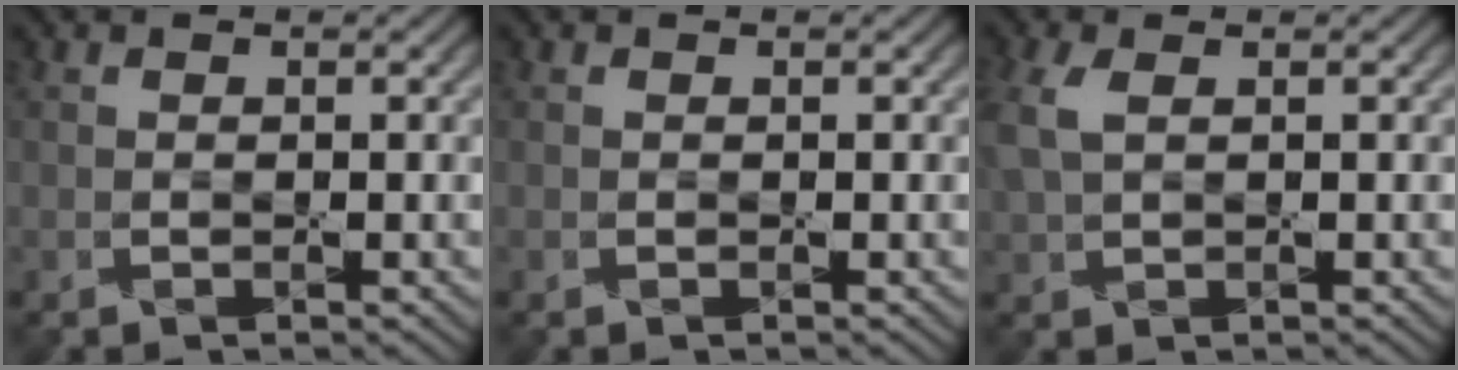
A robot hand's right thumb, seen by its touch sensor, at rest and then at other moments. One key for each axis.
{"total": 0.0}
{"total": 4.1, "fx": 1.2, "fy": 2.2, "fz": 3.3, "tx": -0.102, "ty": 0.012, "tz": 0.023}